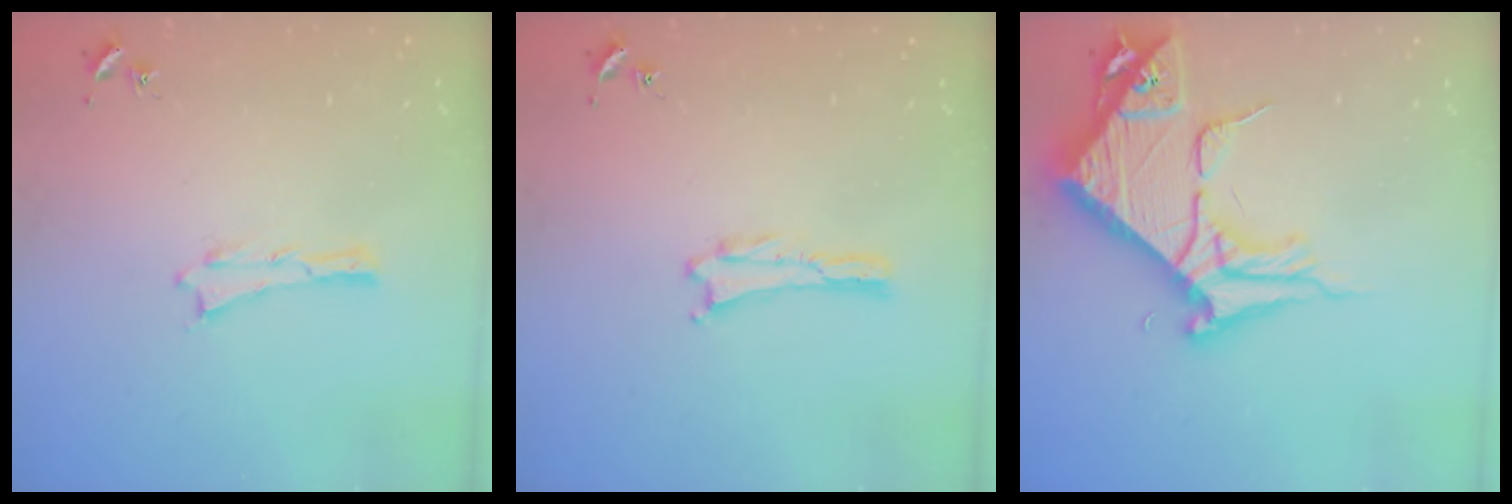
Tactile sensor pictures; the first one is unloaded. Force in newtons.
{"total": 0.0}
{"total": 9.5, "press": 9.5, "slide": 1.1}